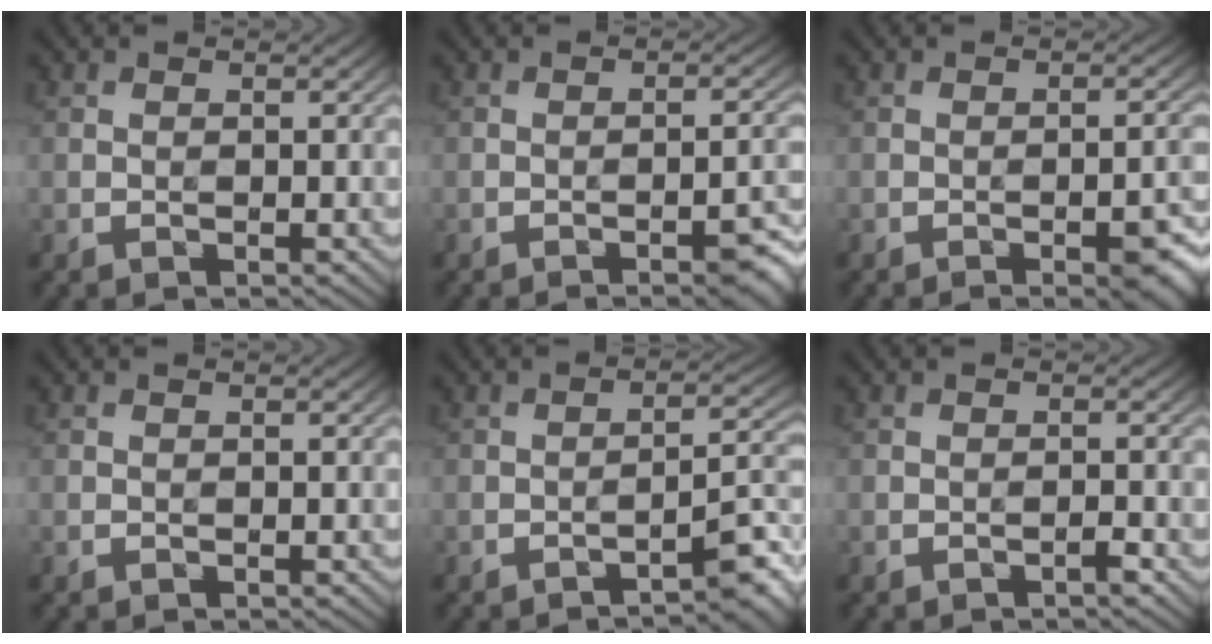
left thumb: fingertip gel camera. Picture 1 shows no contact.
{"total": 4.7, "force": [-2.7, 0.9, 3.7], "torque": [-0.046, 0.007, -0.036]}
{"total": 5.0, "force": [-2.5, 1.2, 4.1], "torque": [-0.056, 0.004, -0.028]}
{"total": 0.0}
{"total": 5.2, "force": [-3.6, 0.8, 3.6], "torque": [-0.043, 0.022, -0.055]}
{"total": 0.8, "force": [-0.6, 0.0, 0.6], "torque": [-0.007, 0.005, -0.012]}